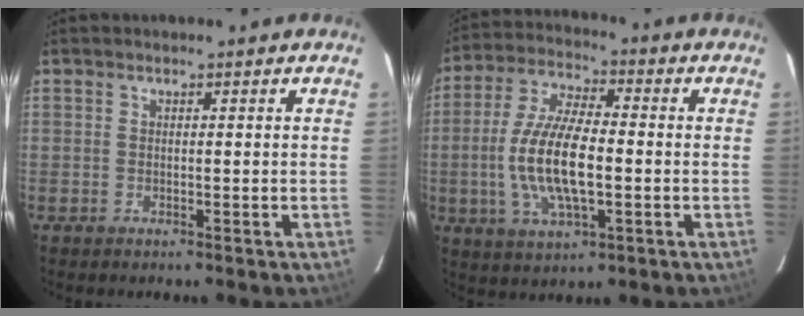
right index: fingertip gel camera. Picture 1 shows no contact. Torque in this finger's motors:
{"motor_torque": [1.64, -0.50, 1.05, 0.21]}